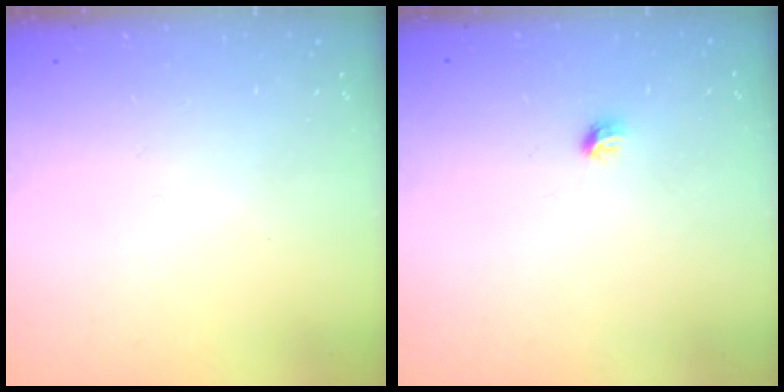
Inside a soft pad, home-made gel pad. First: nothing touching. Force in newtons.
{"total": 3.9, "press": 3.8, "slide": 0.9}